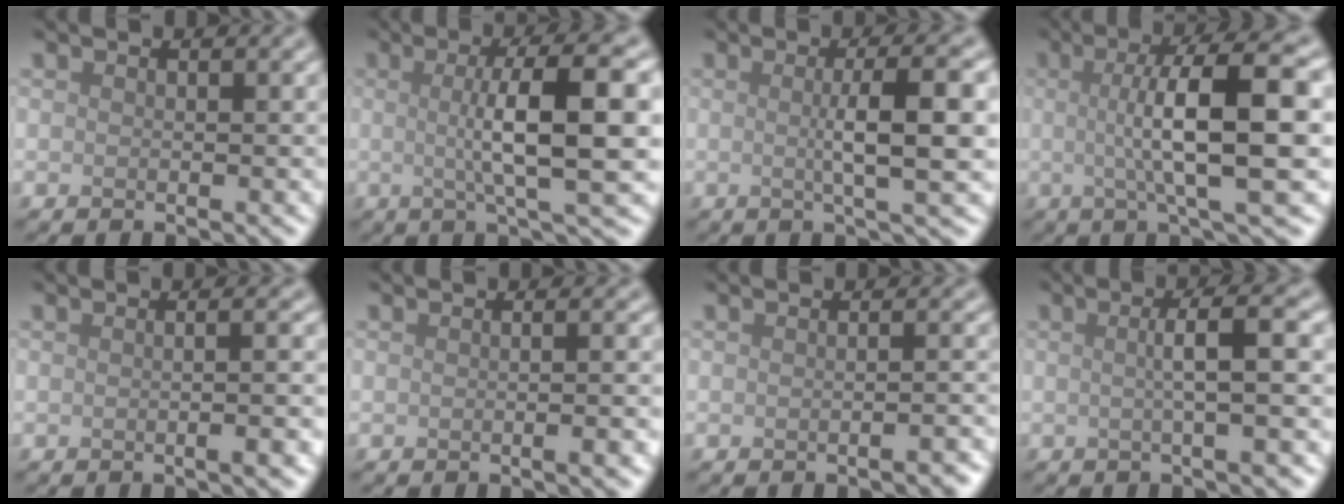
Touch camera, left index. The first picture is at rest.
{"total": 9.1, "force": [0.6, 2.1, 8.9], "torque": [-0.115, 0.008, 0.005]}
{"total": 6.3, "force": [0.3, 1.3, 6.1], "torque": [-0.089, 0.007, 0.000]}
{"total": 10.7, "force": [0.8, 2.5, 10.4], "torque": [-0.134, 0.011, 0.008]}
{"total": 3.7, "force": [-0.5, 1.4, 3.4], "torque": [-0.014, 0.014, -0.015]}
{"total": 3.1, "force": [-0.4, 1.2, 2.9], "torque": [-0.010, 0.012, -0.010]}
{"total": 1.8, "force": [-1.1, 0.5, 1.3], "torque": [-0.008, 0.004, -0.019]}
{"total": 4.3, "force": [0.2, 0.9, 4.2], "torque": [-0.058, 0.010, -0.003]}